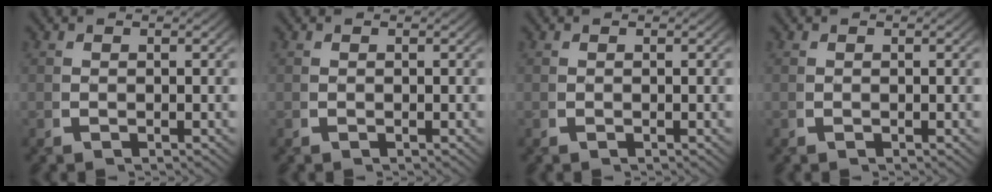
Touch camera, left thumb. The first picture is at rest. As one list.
[{"total": 0.0}, {"total": 0.0}, {"total": 0.0}]